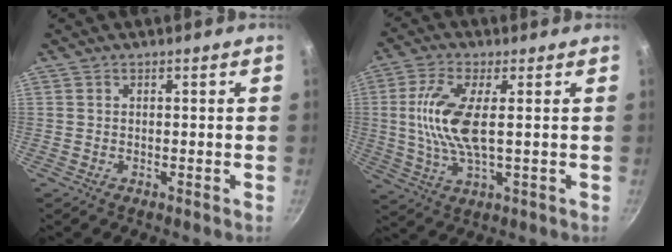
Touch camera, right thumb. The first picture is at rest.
{"total": 10.7, "force": [1.1, 3.7, 9.9], "torque": [-0.216, -0.002, 0.020]}